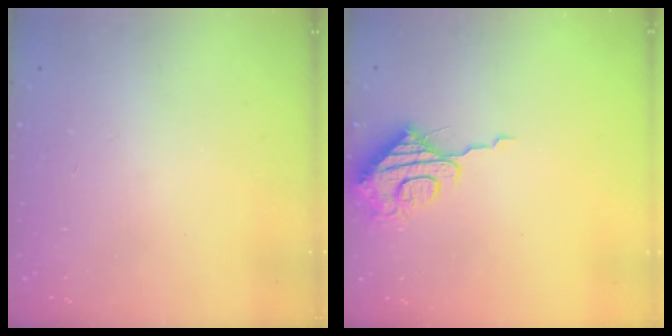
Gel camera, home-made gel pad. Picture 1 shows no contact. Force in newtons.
{"total": 9.3, "press": 9.3, "slide": 0.8}